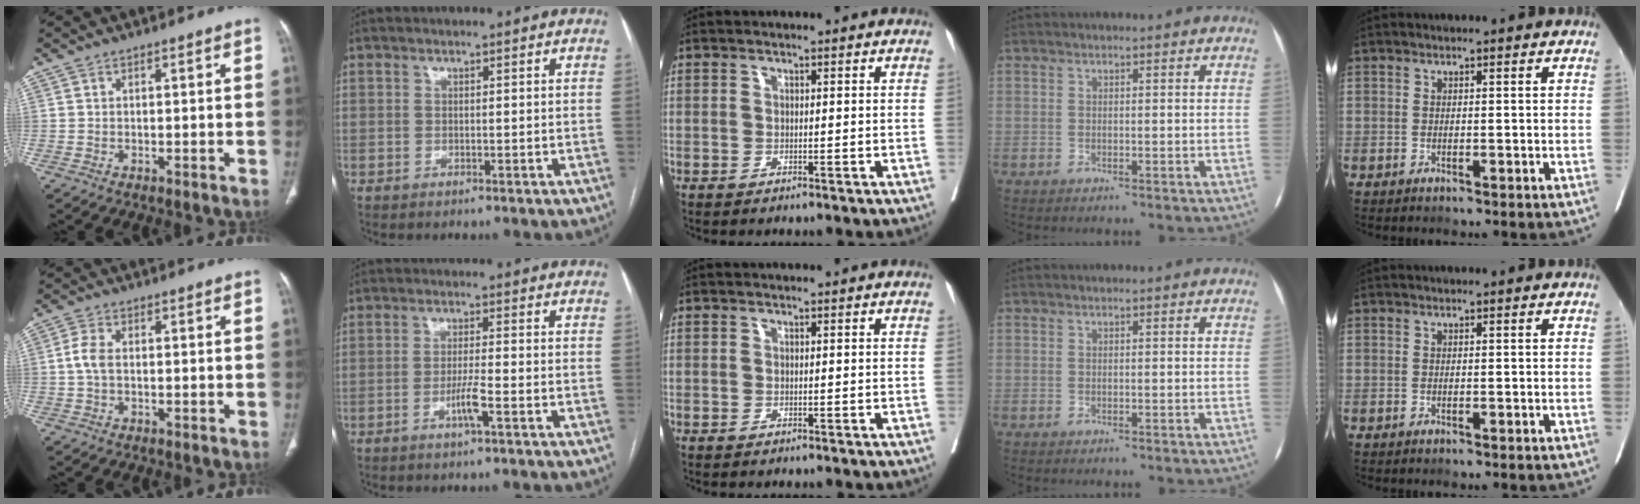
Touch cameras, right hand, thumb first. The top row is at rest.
{"thumb": {"total": 3.5, "force": [-0.1, 2.0, 2.8], "torque": [-0.063, 0.008, -0.006]}, "index": {"total": 3.6, "force": [-1.6, -0.3, 3.2], "torque": [-0.063, -0.005, -0.033]}}